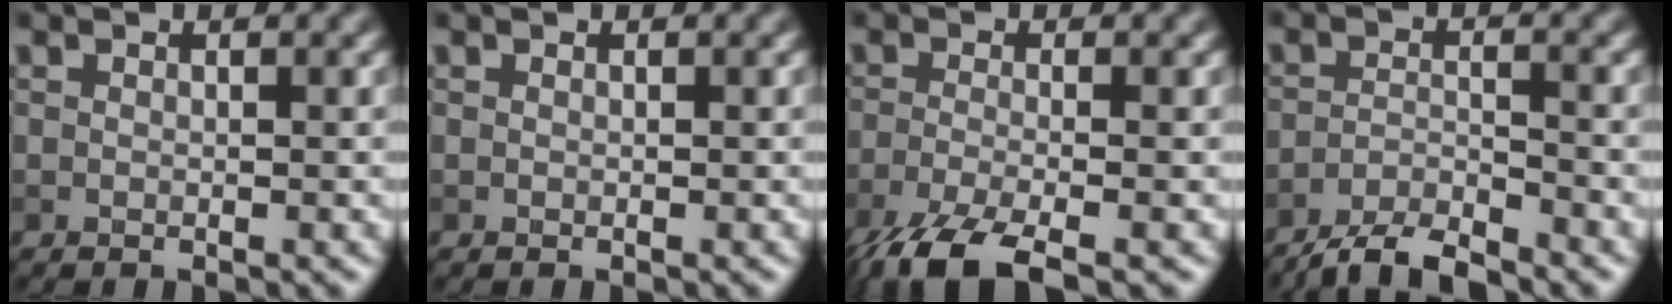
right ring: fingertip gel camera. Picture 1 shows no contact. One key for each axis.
{"total": 0.0}
{"total": 6.9, "fx": -4.8, "fy": 1.6, "fz": 4.6, "tx": -0.107, "ty": -0.020, "tz": -0.098}
{"total": 4.4, "fx": -4.1, "fy": 0.3, "fz": 1.8, "tx": -0.038, "ty": 0.001, "tz": -0.080}